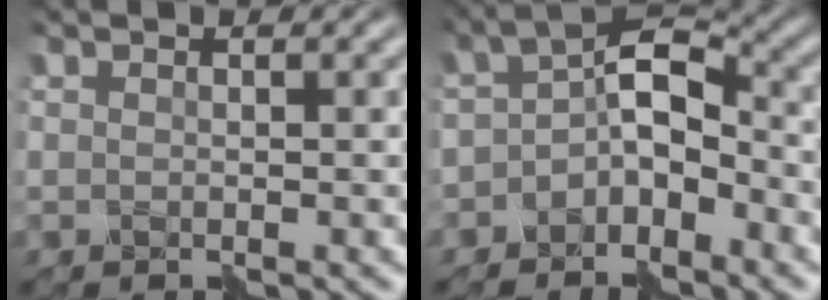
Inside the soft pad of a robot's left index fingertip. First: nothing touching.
{"total": 5.2, "force": [-2.1, 3.0, 3.7], "torque": [-0.057, 0.016, -0.051]}